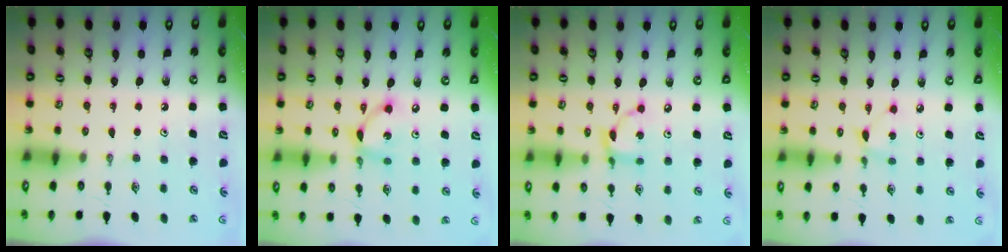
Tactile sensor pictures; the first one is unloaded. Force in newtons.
{"total": 7.7, "press": 7.7, "slide": 0.4}
{"total": 7.4, "press": 7.4, "slide": 0.1}
{"total": 2.5, "press": 2.5, "slide": 0.4}